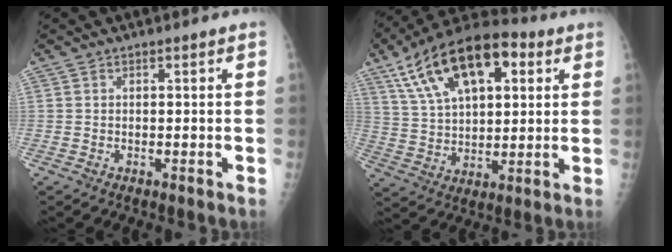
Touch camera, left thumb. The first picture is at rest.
{"total": 21.1, "force": [9.0, 10.7, 15.8], "torque": [-0.252, 0.003, 0.155]}